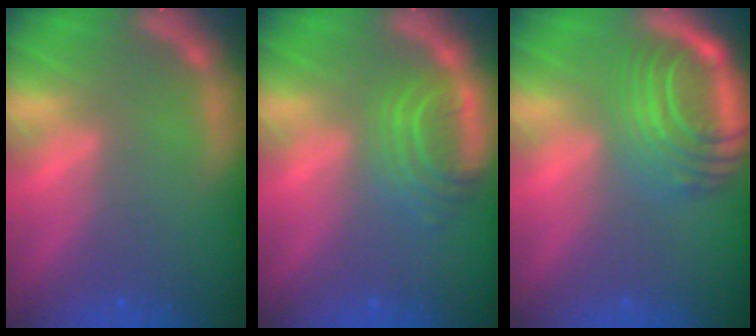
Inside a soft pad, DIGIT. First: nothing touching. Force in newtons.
{"total": 4.5}
{"total": 8.5}